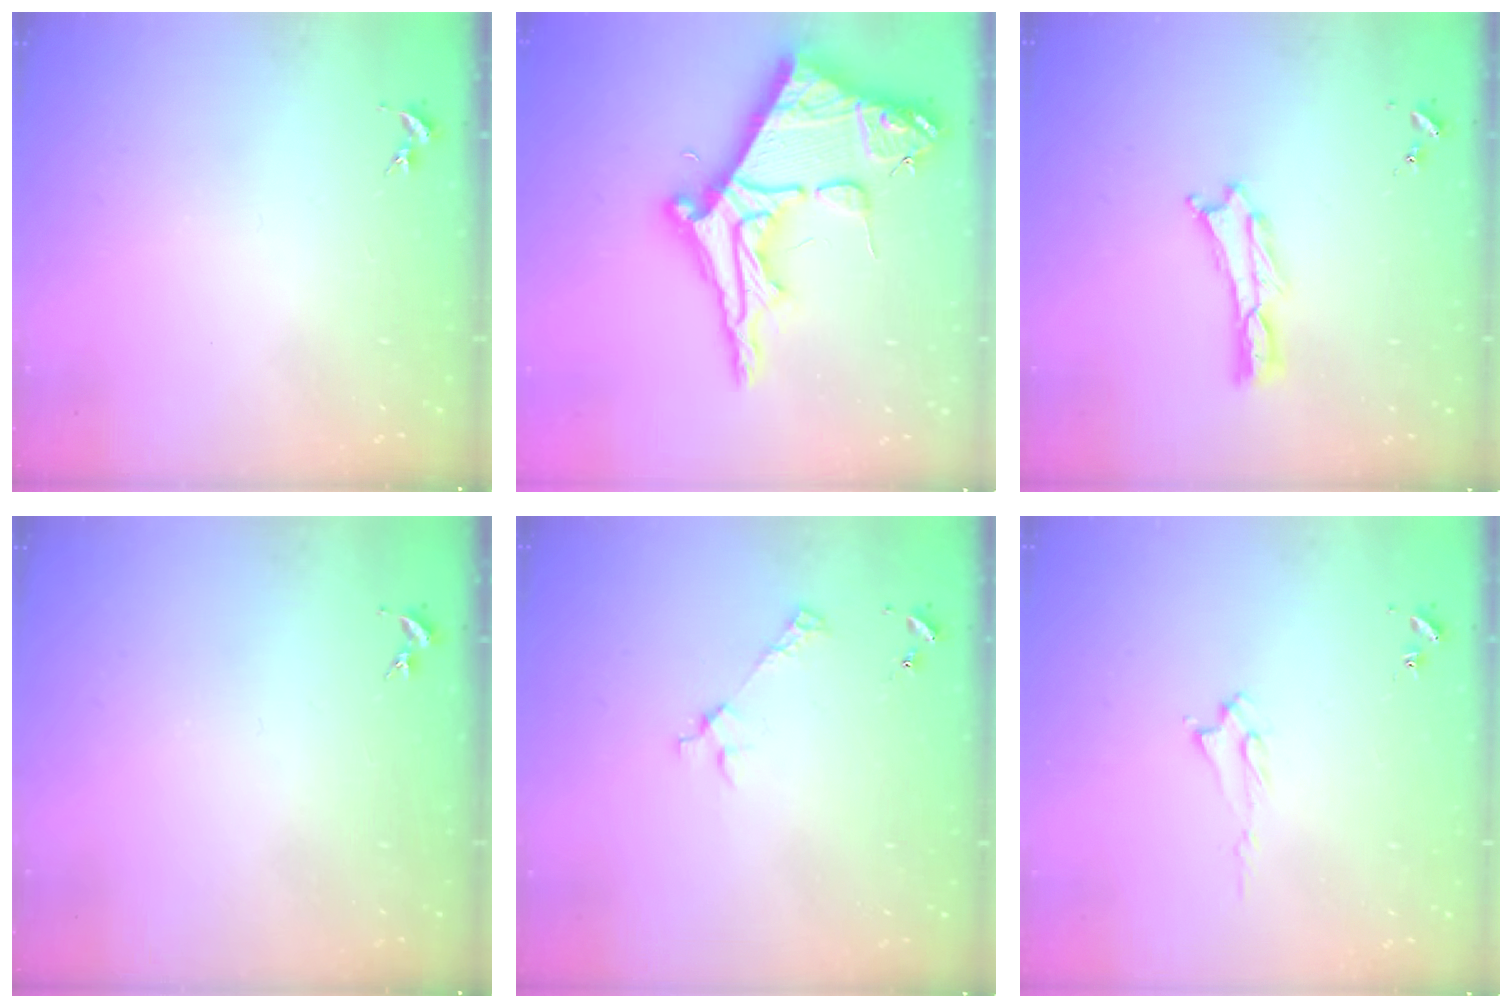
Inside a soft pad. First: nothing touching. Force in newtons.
{"total": 12.1, "press": 12.1, "slide": 1.3}
{"total": 0.0}
{"total": 0.0}
{"total": 2.6, "press": 2.6, "slide": 0.3}
{"total": 1.9, "press": 1.8, "slide": 0.4}